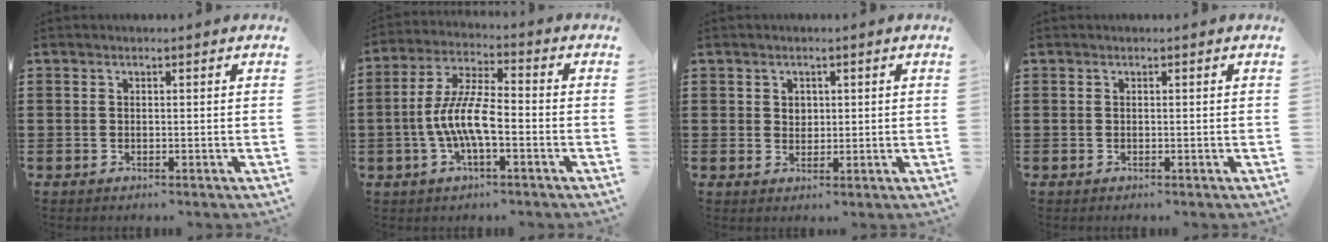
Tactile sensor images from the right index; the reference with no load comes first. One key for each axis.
{"total": 8.4, "fx": -2.2, "fy": 2.6, "fz": 7.7, "tx": -0.179, "ty": -0.011, "tz": -0.049}
{"total": 1.6, "fx": 0.7, "fy": 1.3, "fz": 0.5, "tx": -0.014, "ty": 0.007, "tz": 0.014}
{"total": 0.0}